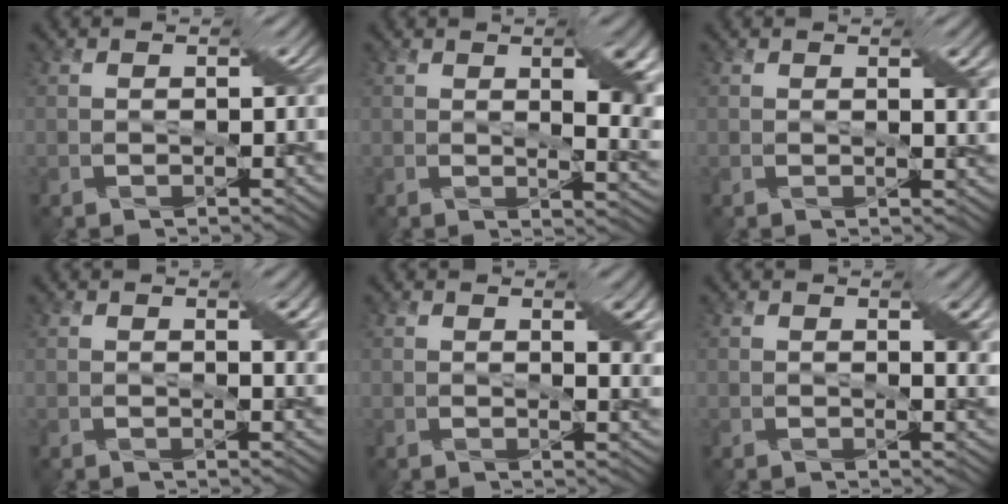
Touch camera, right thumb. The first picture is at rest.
{"total": 8.9, "force": [2.4, 3.9, 7.7], "torque": [-0.099, -0.006, 0.045]}
{"total": 2.4, "force": [1.1, 0.6, 2.0], "torque": [-0.032, -0.002, 0.020]}
{"total": 2.6, "force": [1.1, 0.7, 2.2], "torque": [-0.036, -0.002, 0.020]}
{"total": 4.0, "force": [1.5, 1.3, 3.4], "torque": [-0.053, -0.001, 0.028]}
{"total": 3.1, "force": [1.3, 1.0, 2.7], "torque": [-0.043, -0.001, 0.023]}